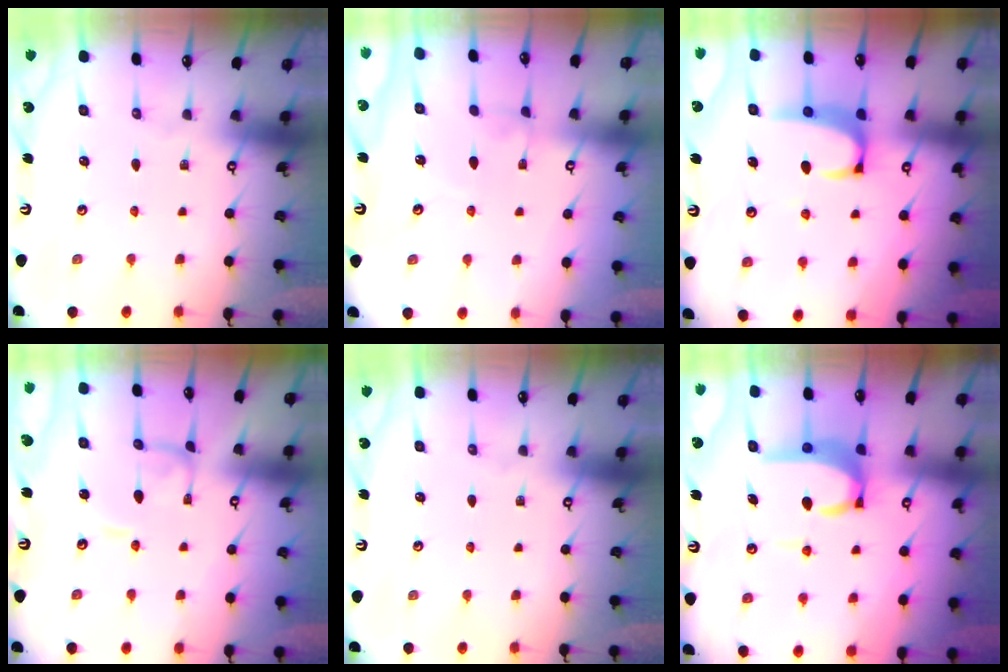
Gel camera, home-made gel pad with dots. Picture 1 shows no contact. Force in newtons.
{"total": 2.8, "press": 2.7, "slide": 0.4}
{"total": 2.4, "press": 2.3, "slide": 0.7}
{"total": 2.0, "press": 2.0, "slide": 0.1}
{"total": 0.0}
{"total": 7.1, "press": 7.1, "slide": 0.6}